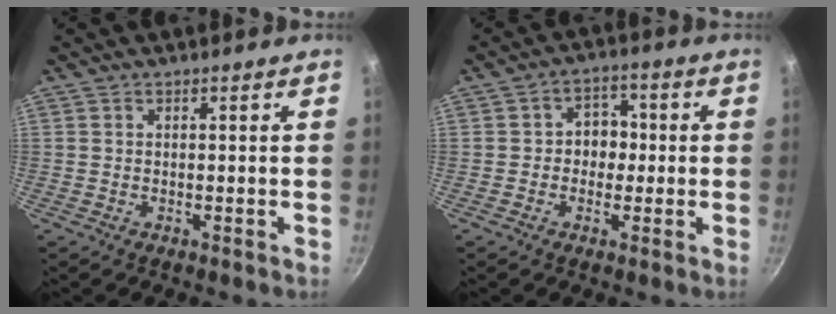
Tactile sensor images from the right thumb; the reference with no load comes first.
{"total": 5.5, "force": [-0.3, 4.6, 2.9], "torque": [0.006, 0.012, -0.010]}